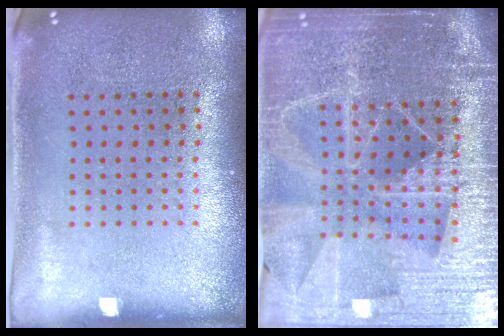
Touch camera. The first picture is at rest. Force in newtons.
{"total": 5.4, "press": 4.8, "slide": 2.4}